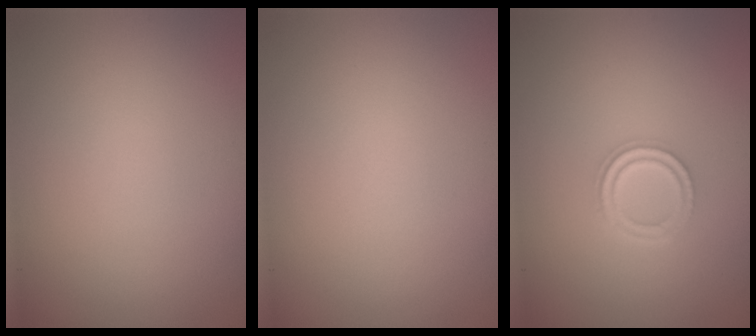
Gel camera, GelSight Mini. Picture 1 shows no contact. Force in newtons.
{"total": 0.0}
{"total": 2.2, "press": 2.2, "slide": 0.5}